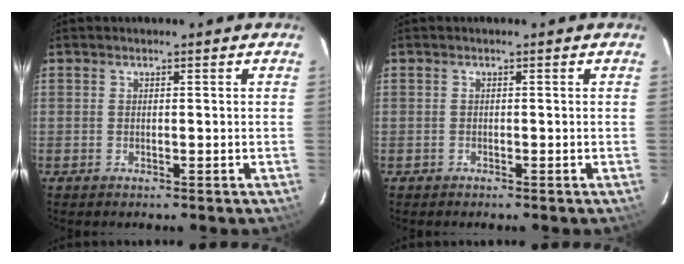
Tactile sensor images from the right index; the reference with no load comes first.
{"total": 0.8, "force": [-0.5, 0.5, -0.1], "torque": [0.000, 0.004, -0.009]}